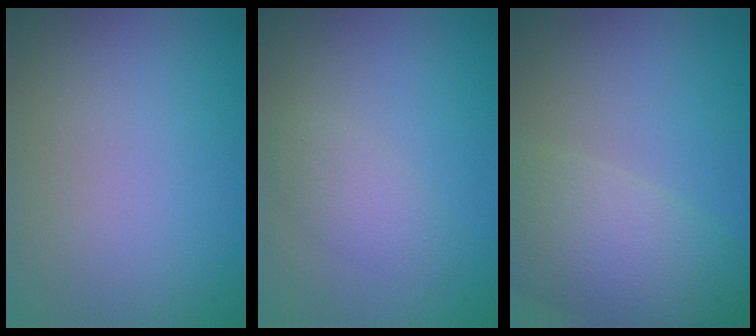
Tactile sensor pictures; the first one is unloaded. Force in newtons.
{"total": 2.1, "press": 2.1, "slide": 0.2}
{"total": 7.0, "press": 7.0, "slide": 0.6}